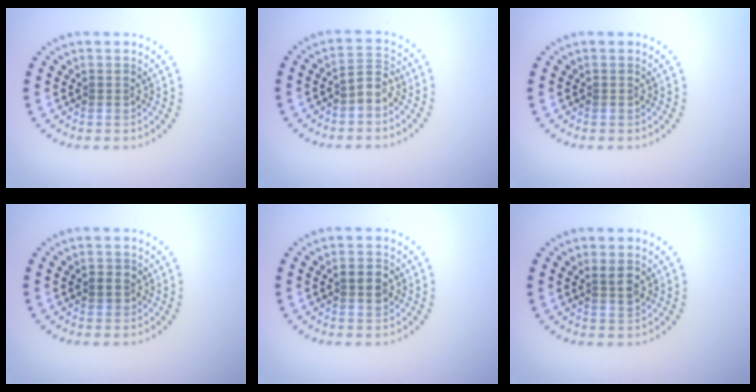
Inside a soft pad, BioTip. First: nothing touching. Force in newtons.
{"total": 2.0, "press": 1.5, "slide": 1.3}
{"total": 0.0}
{"total": 1.3, "press": 1.3, "slide": 0.3}
{"total": 2.5, "press": 2.5, "slide": 0.2}
{"total": 1.8, "press": 1.6, "slide": 0.7}